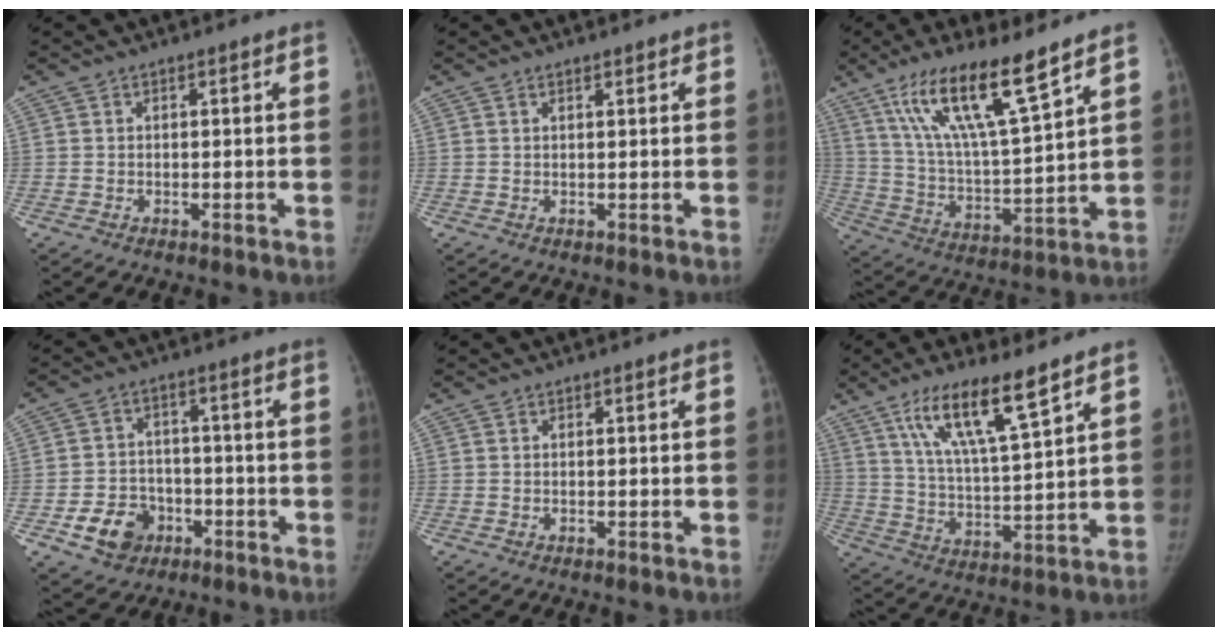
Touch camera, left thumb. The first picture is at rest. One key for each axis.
{"total": 0.9, "fx": 0.8, "fy": 0.3, "fz": 0.4, "tx": -0.007, "ty": -0.004, "tz": 0.011}
{"total": 17.7, "fx": 11.3, "fy": 2.9, "fz": 13.3, "tx": -0.232, "ty": -0.054, "tz": 0.217}
{"total": 8.7, "fx": -3.8, "fy": 7.0, "fz": 3.4, "tx": -0.033, "ty": 0.025, "tz": -0.056}
{"total": 0.0}
{"total": 13.9, "fx": 8.6, "fy": 2.4, "fz": 10.6, "tx": -0.185, "ty": -0.040, "tz": 0.166}